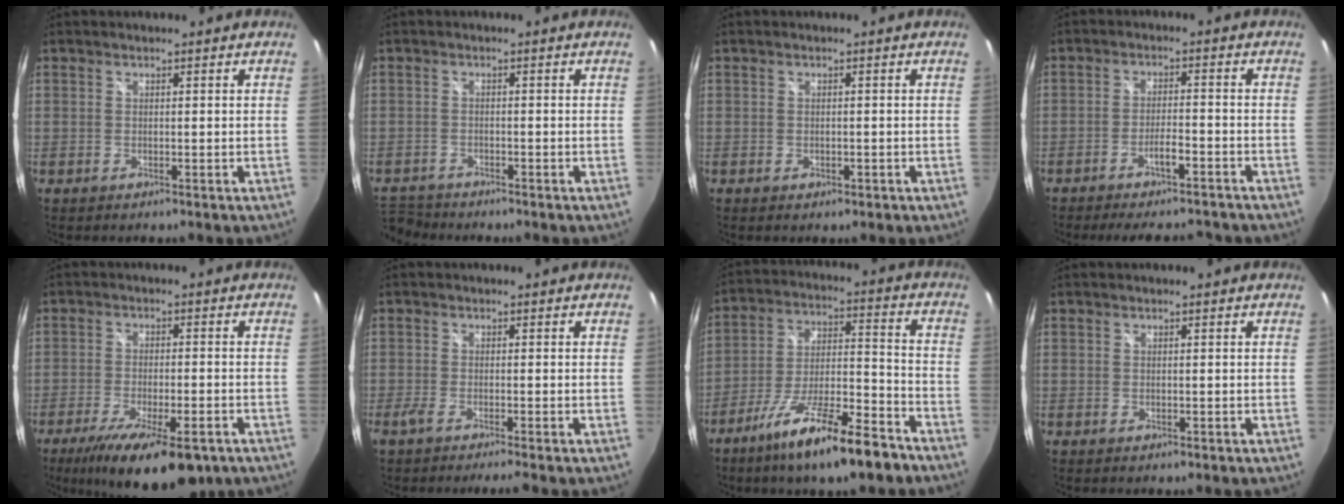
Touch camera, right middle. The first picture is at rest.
{"total": 5.5, "force": [-5.1, 1.9, 0.8], "torque": [-0.044, -0.006, -0.097]}
{"total": 1.3, "force": [-0.6, 0.9, 0.7], "torque": [-0.011, -0.002, -0.006]}
{"total": 9.8, "force": [-8.7, 1.8, 4.2], "torque": [-0.091, 0.000, -0.121]}
{"total": 16.2, "force": [-10.5, 4.9, 11.3], "torque": [-0.213, -0.045, -0.158]}
{"total": 3.3, "force": [-2.7, -0.5, 1.8], "torque": [-0.040, -0.015, -0.054]}
{"total": 17.0, "force": [-11.9, 3.0, 11.8], "torque": [-0.217, -0.017, -0.196]}
{"total": 0.0}